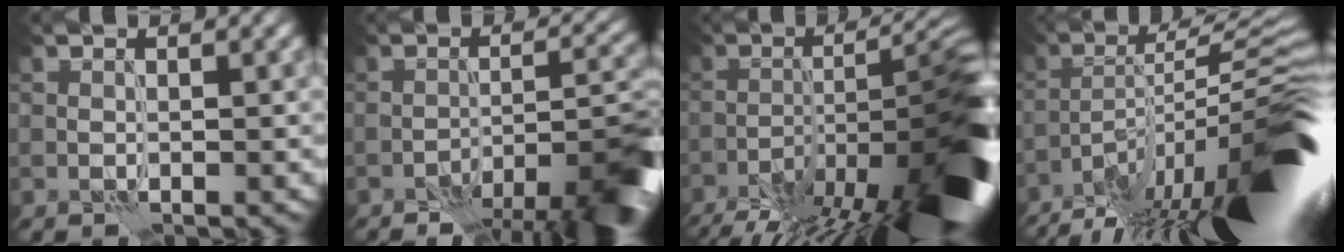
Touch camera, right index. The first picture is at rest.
{"total": 8.5, "force": [-5.7, 2.7, 5.7], "torque": [-0.067, 0.003, -0.081]}
{"total": 15.5, "force": [-8.4, 4.9, 12.1], "torque": [-0.169, 0.001, -0.134]}
{"total": 14.8, "force": [-9.0, 3.0, 11.3], "torque": [-0.158, 0.024, -0.155]}